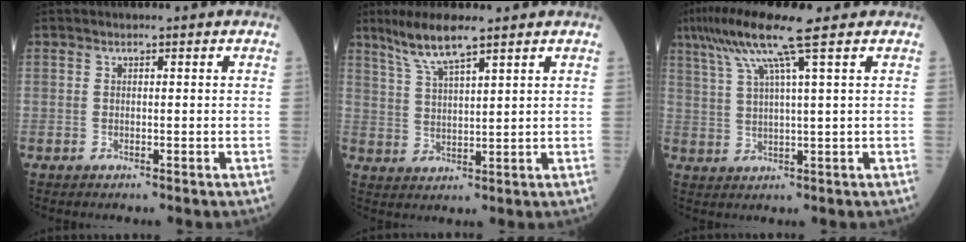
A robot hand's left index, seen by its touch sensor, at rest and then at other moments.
{"total": 6.5, "force": [4.9, 0.2, 4.2], "torque": [-0.091, 0.006, 0.098]}
{"total": 8.9, "force": [5.6, -1.3, 6.8], "torque": [-0.130, 0.028, 0.102]}